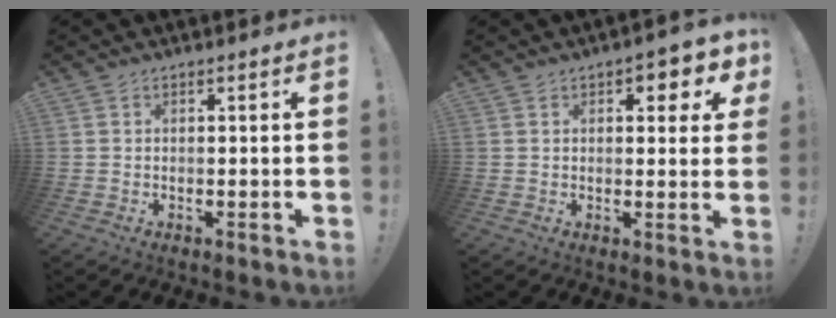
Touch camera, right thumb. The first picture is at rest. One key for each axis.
{"total": 4.2, "fx": 1.6, "fy": 2.4, "fz": 3.0, "tx": -0.014, "ty": -0.011, "tz": 0.019}